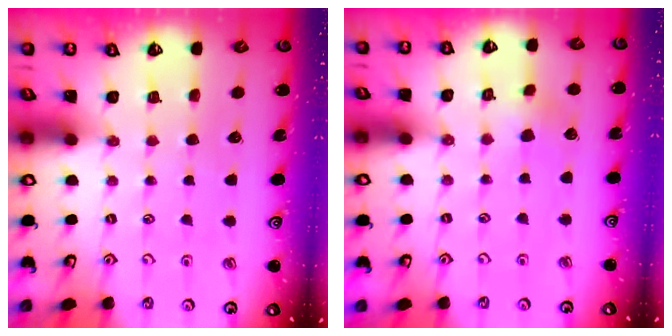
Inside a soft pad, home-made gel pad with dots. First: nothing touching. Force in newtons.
{"total": 3.2, "press": 3.1, "slide": 0.3}